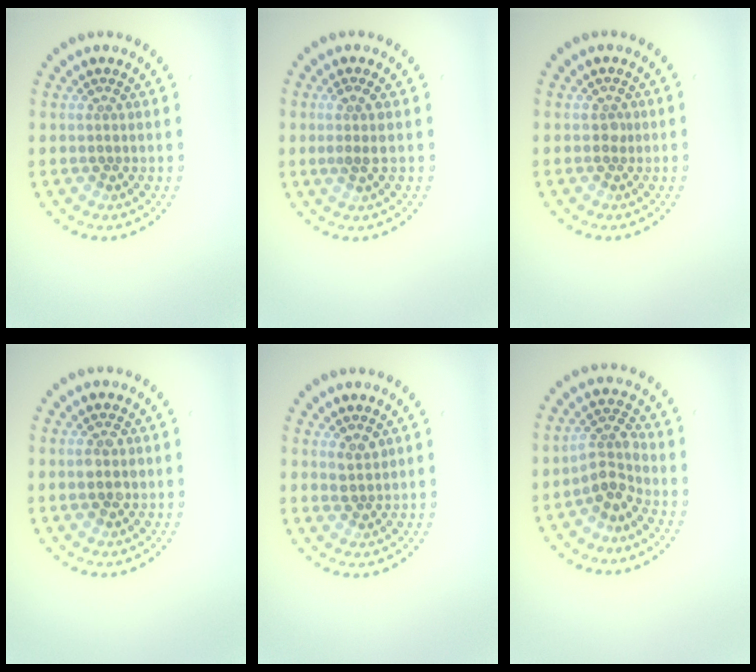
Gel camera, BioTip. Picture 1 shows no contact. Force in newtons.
{"total": 1.4, "press": 1.2, "slide": 0.8}
{"total": 0.7, "press": 0.6, "slide": 0.4}
{"total": 2.4, "press": 2.4, "slide": 0.0}
{"total": 1.4, "press": 1.2, "slide": 0.7}
{"total": 2.8, "press": 2.1, "slide": 1.8}